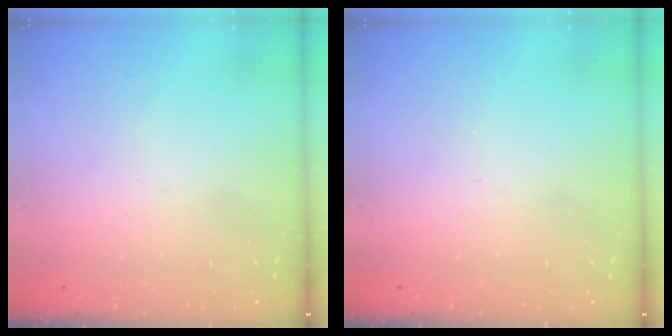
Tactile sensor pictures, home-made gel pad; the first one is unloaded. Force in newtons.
{"total": 0.0}